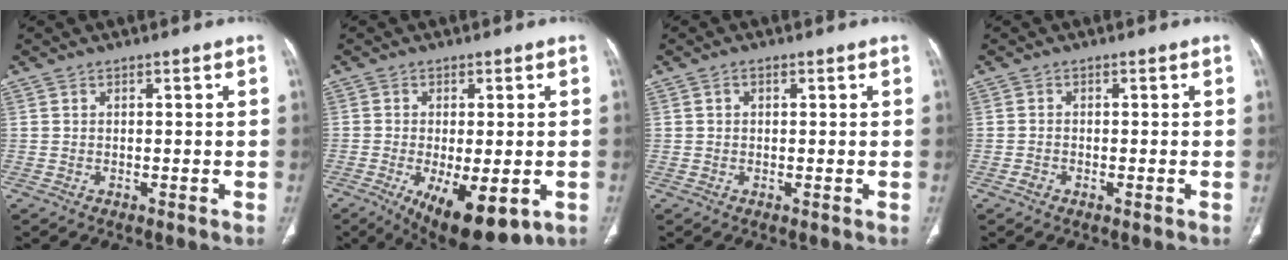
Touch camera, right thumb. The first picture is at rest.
{"total": 13.4, "force": [-5.2, 5.3, 11.1], "torque": [-0.165, -0.014, -0.064]}
{"total": 1.0, "force": [0.3, 0.7, 0.6], "torque": [-0.009, 0.005, 0.006]}
{"total": 1.0, "force": [-0.6, 0.6, 0.4], "torque": [-0.011, 0.002, -0.014]}